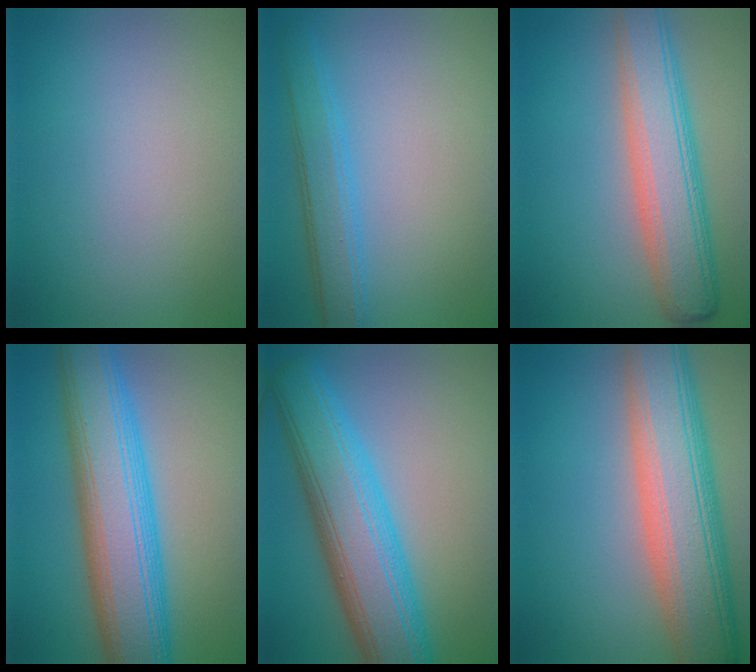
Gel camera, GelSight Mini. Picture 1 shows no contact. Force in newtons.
{"total": 4.7, "press": 4.7, "slide": 0.1}
{"total": 7.7, "press": 7.7, "slide": 0.4}
{"total": 11.4, "press": 11.4, "slide": 0.3}
{"total": 10.6, "press": 10.6, "slide": 0.2}
{"total": 11.5, "press": 11.5, "slide": 0.6}